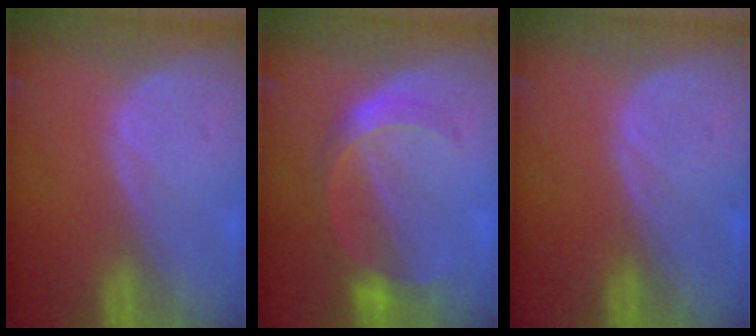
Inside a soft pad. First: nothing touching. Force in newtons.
{"total": 5.9, "press": 5.4, "slide": 2.4}
{"total": 0.0}